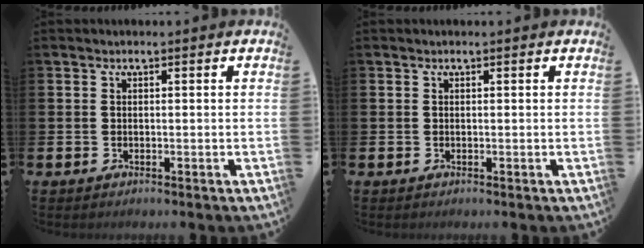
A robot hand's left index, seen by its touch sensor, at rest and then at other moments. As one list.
[{"total": 0.0}]